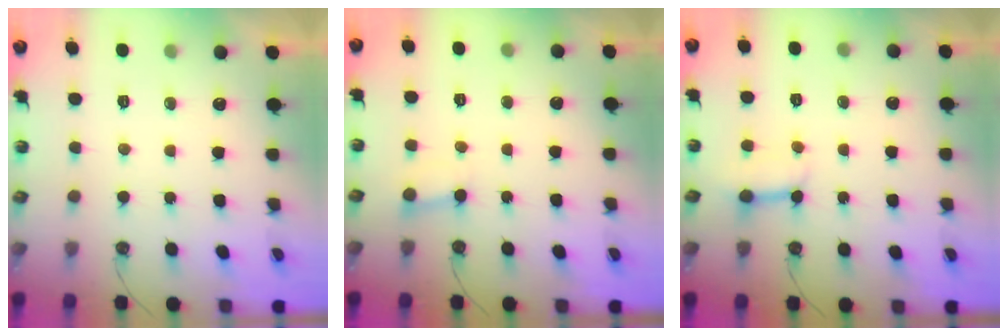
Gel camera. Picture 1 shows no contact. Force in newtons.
{"total": 2.3, "press": 2.3, "slide": 0.2}
{"total": 5.3, "press": 5.2, "slide": 0.6}